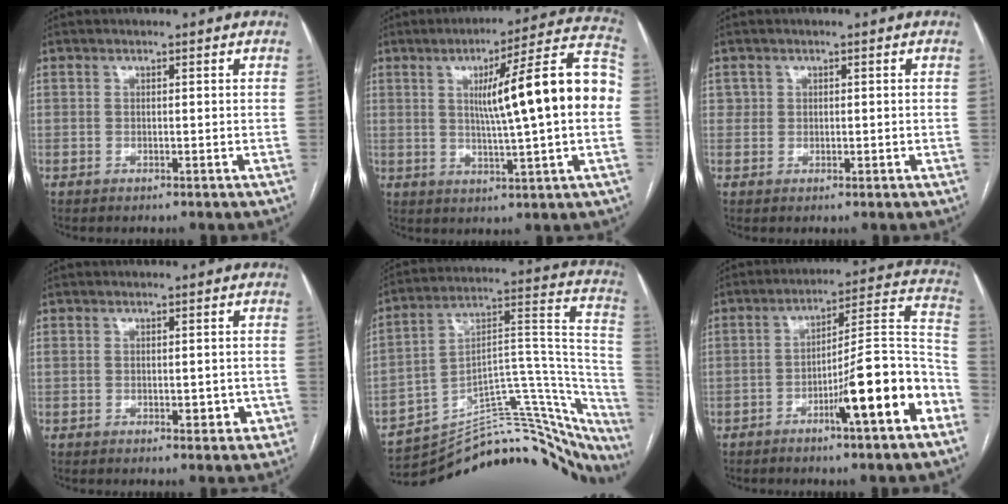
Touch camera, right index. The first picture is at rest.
{"total": 16.9, "force": [1.5, 0.0, 16.8], "torque": [-0.244, 0.023, 0.017]}
{"total": 1.2, "force": [0.2, 1.2, 0.3], "torque": [-0.003, 0.004, 0.006]}
{"total": 3.3, "force": [-0.7, 2.0, 2.6], "torque": [-0.034, 0.014, 0.002]}
{"total": 34.3, "force": [-31.4, 8.2, 11.1], "torque": [-0.098, 0.044, -0.404]}
{"total": 15.0, "force": [-6.7, 1.1, 13.3], "torque": [-0.188, 0.017, -0.103]}